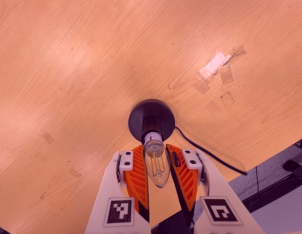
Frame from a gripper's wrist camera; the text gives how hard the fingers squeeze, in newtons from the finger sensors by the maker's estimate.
{"total": 13.2, "left": 12.9, "right": 13.6}